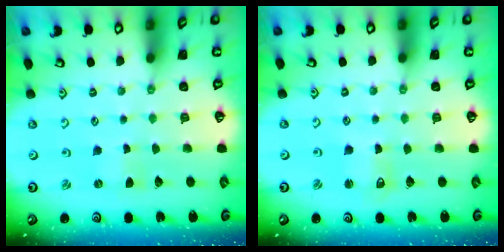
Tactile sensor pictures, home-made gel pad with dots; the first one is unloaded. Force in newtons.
{"total": 3.2, "press": 3.2, "slide": 0.4}